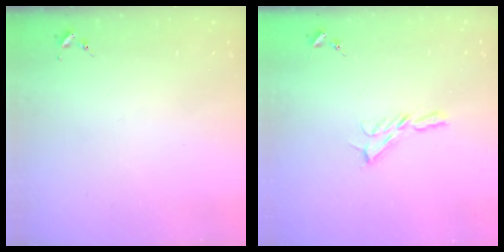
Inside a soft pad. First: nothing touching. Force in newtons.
{"total": 5.9, "press": 5.9, "slide": 0.5}